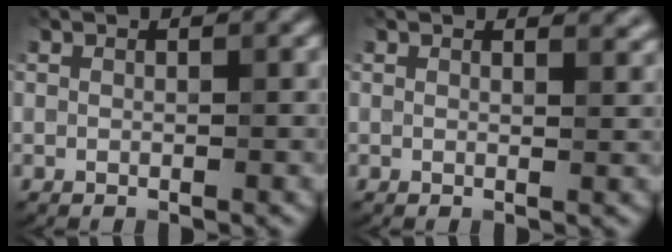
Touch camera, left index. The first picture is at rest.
{"total": 1.6, "force": [1.4, 0.5, 0.7], "torque": [-0.002, 0.000, 0.015]}